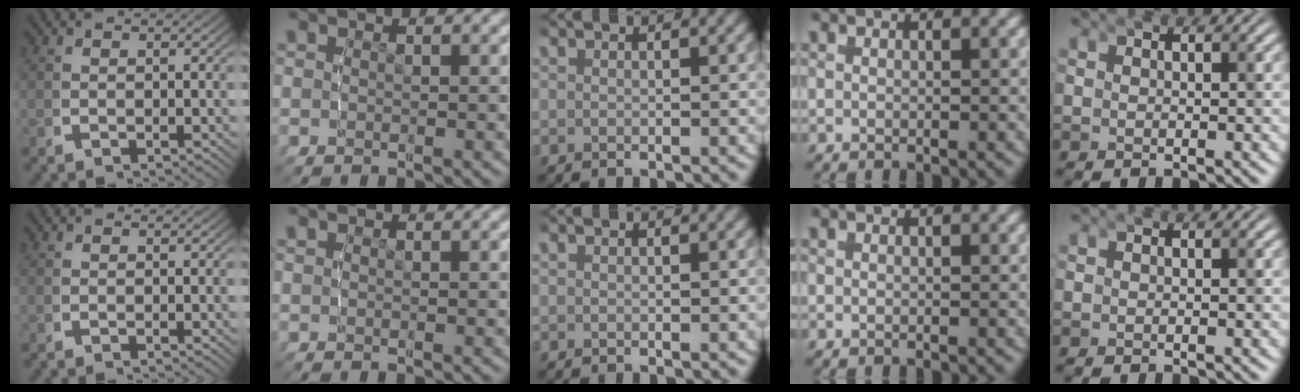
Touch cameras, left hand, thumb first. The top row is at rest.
{}